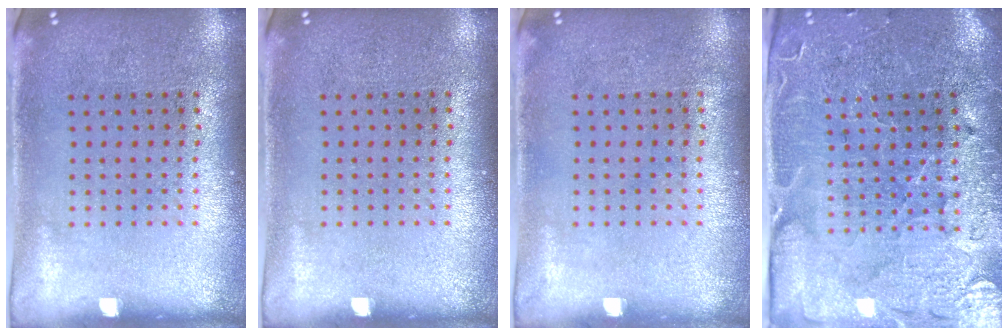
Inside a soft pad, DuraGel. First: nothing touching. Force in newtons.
{"total": 0.0}
{"total": 0.0}
{"total": 3.6, "press": 3.4, "slide": 1.0}